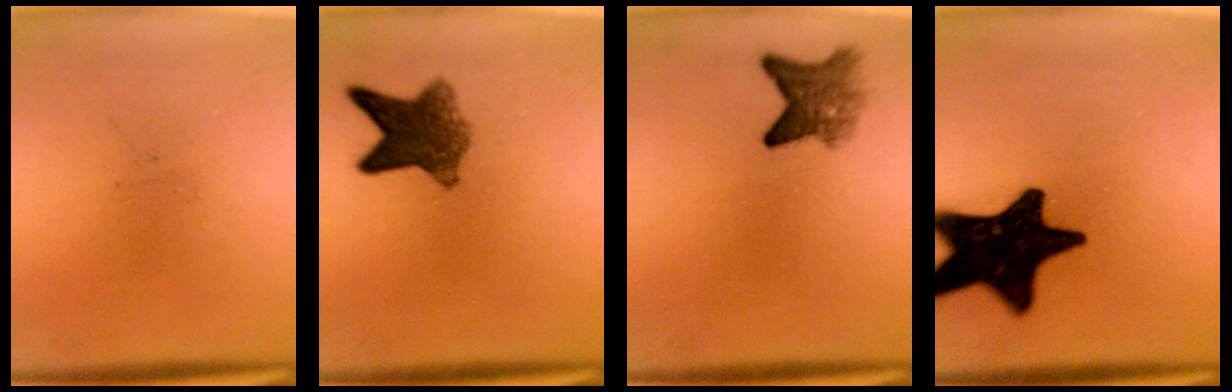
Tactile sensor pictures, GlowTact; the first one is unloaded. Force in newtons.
{"total": 7.8}
{"total": 4.5}
{"total": 19.2}